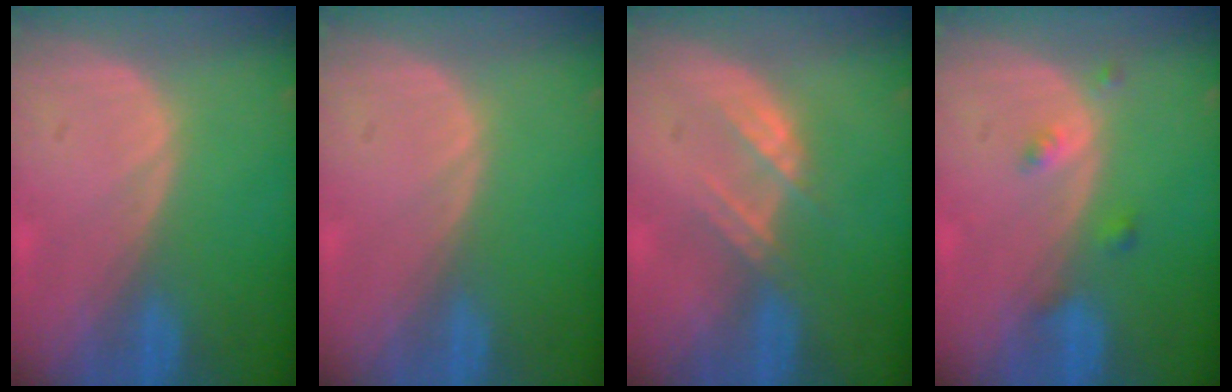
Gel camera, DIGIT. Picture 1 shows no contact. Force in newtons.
{"total": 0.0}
{"total": 3.0, "press": 3.0, "slide": 0.3}
{"total": 2.1, "press": 2.1, "slide": 0.2}